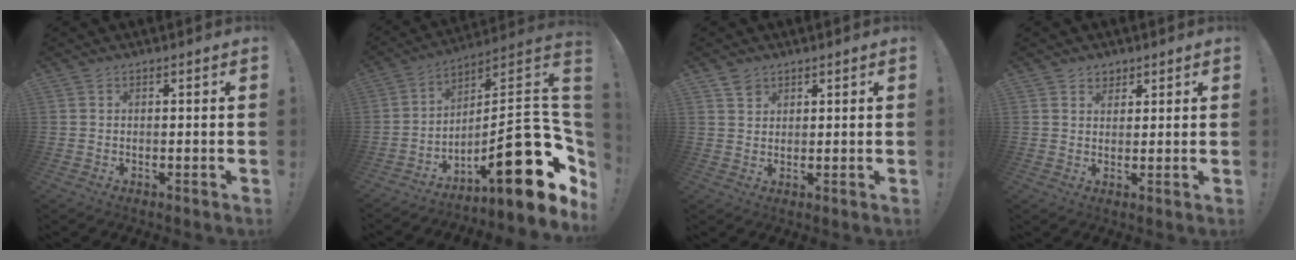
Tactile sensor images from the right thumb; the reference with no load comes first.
{"total": 25.2, "force": [-8.4, 7.4, 22.6], "torque": [-0.314, 0.031, -0.128]}
{"total": 2.8, "force": [2.1, 1.7, 0.5], "torque": [0.001, -0.012, 0.038]}
{"total": 3.2, "force": [2.2, 2.2, 0.2], "torque": [0.012, -0.014, 0.037]}